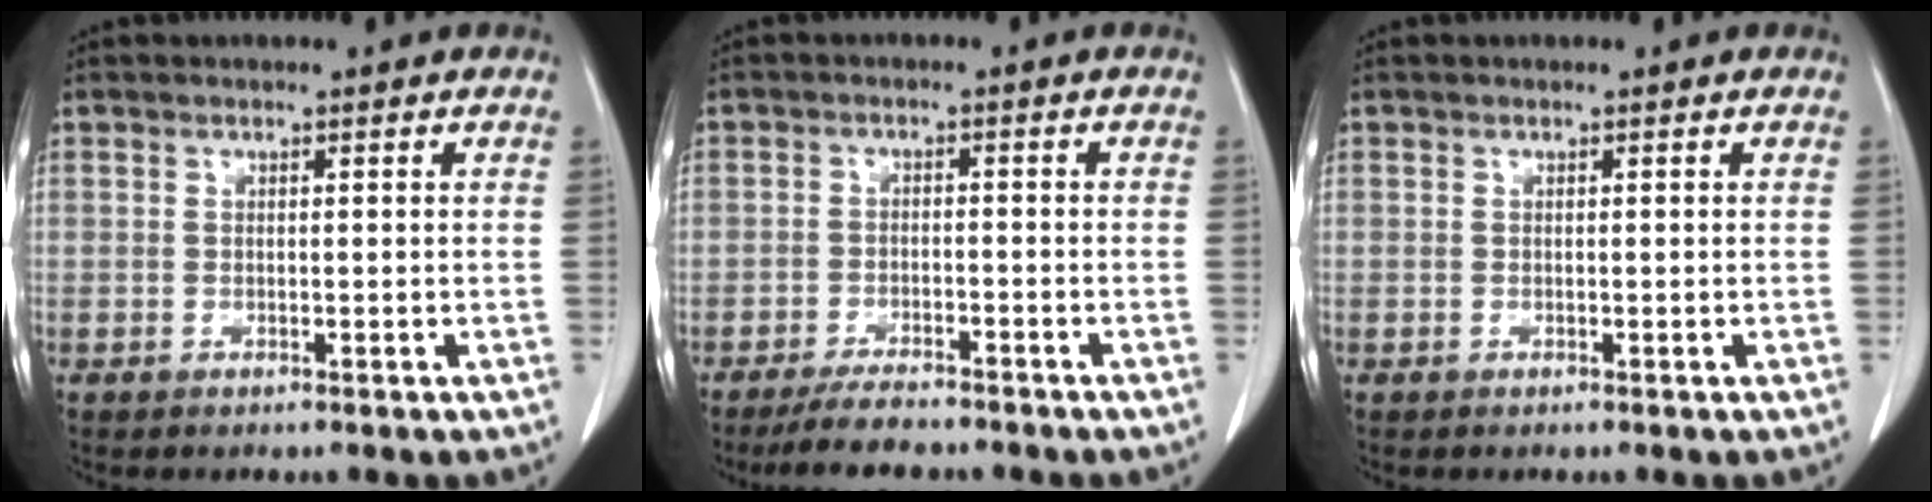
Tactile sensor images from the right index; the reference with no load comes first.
{"total": 5.1, "force": [-4.6, 1.2, 1.9], "torque": [-0.033, -0.010, -0.078]}
{"total": 0.0}